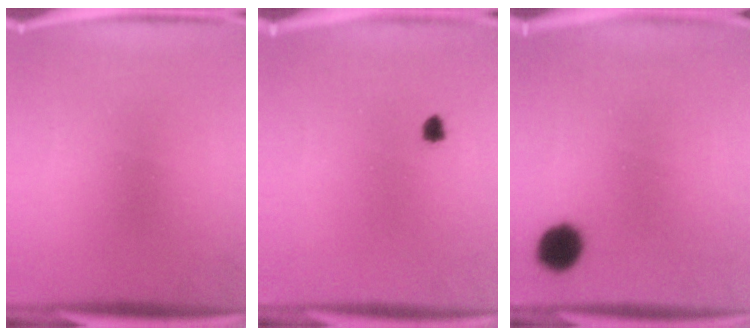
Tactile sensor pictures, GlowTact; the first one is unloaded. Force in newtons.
{"total": 1.1}
{"total": 6.9}